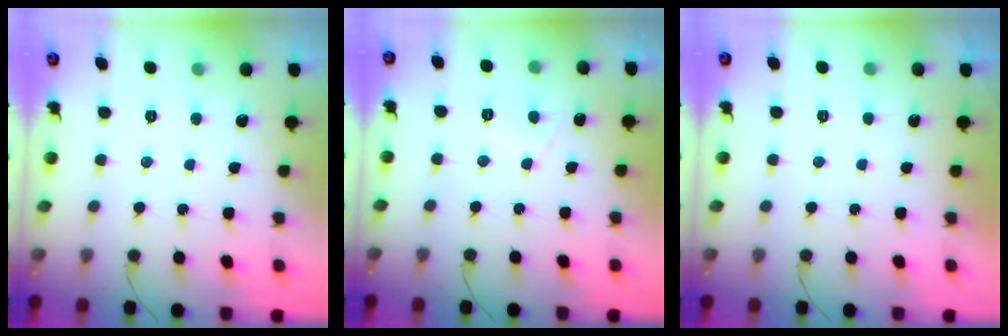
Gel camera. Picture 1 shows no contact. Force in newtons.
{"total": 2.6, "press": 2.5, "slide": 0.6}
{"total": 2.2, "press": 2.1, "slide": 0.3}